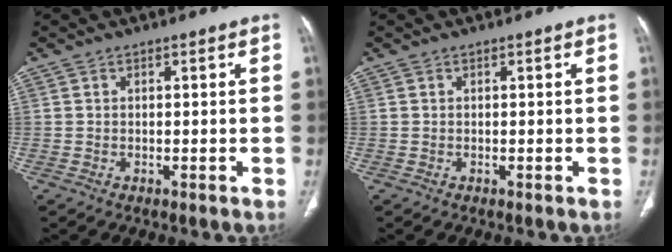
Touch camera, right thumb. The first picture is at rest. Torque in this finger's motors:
{"motor_torque": [0.03, 0.03, -0.02, -0.01, -0.01]}